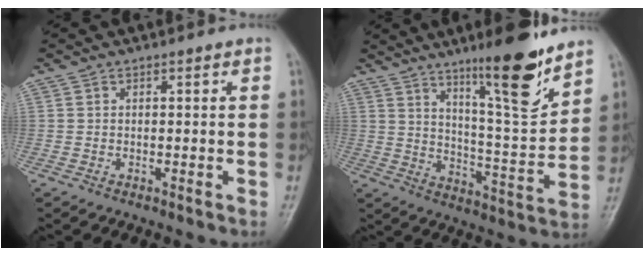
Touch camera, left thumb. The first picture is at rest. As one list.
[{"total": 15.4, "force": [10.6, 2.4, 11.0], "torque": [-0.149, -0.077, 0.175]}]